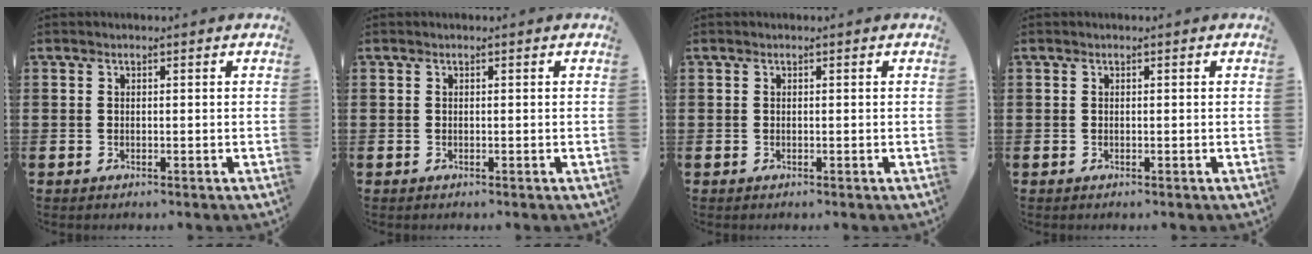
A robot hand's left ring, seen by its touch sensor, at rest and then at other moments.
{"total": 0.0}
{"total": 0.0}
{"total": 0.0}